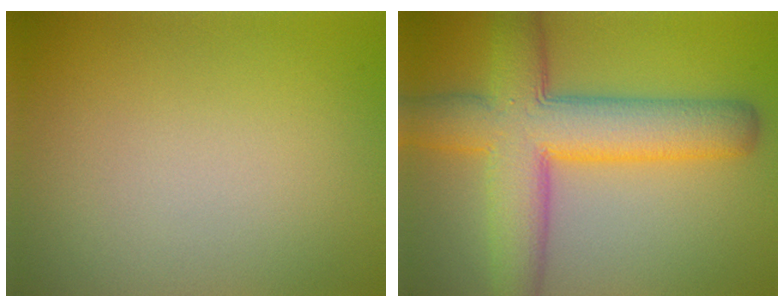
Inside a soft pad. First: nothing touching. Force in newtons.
{"total": 9.7, "press": 9.7, "slide": 0.2}